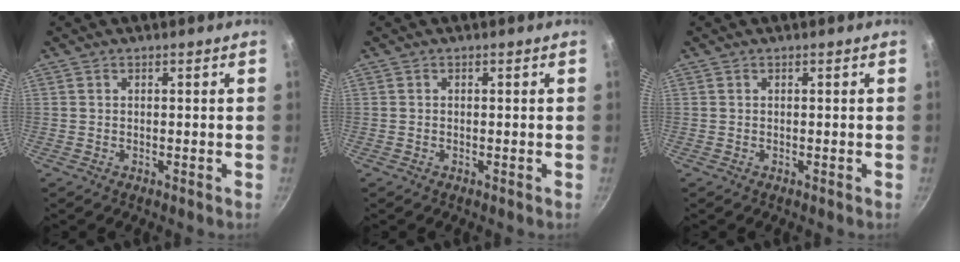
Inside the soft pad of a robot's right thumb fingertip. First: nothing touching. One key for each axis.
{"total": 0.0}
{"total": 0.0}